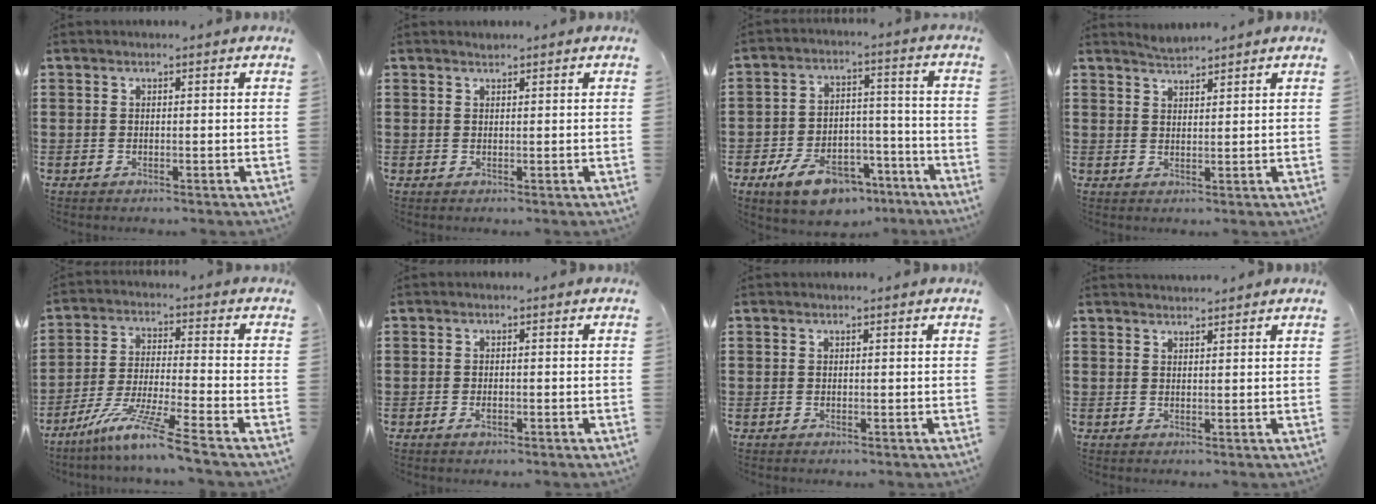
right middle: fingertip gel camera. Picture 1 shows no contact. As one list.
[{"total": 0.6, "force": [0.6, 0.2, 0.0], "torque": [0.000, -0.001, 0.011]}, {"total": 9.1, "force": [-6.5, 4.4, 4.8], "torque": [-0.090, 0.026, -0.120]}, {"total": 1.9, "force": [1.9, 0.0, -0.1], "torque": [-0.003, 0.003, 0.038]}, {"total": 9.0, "force": [-7.0, -0.5, 5.6], "torque": [-0.116, -0.014, -0.140]}, {"total": 1.1, "force": [-0.5, 0.5, 0.9], "torque": [-0.018, -0.003, -0.009]}, {"total": 0.0}, {"total": 1.3, "force": [1.3, 0.1, 0.0], "torque": [-0.003, 0.000, 0.025]}]